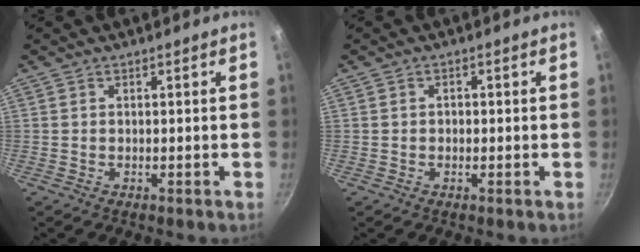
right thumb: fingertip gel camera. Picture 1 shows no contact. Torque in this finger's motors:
{"motor_torque": [-0.39, -0.44, -0.05, 0.48, 0.04]}